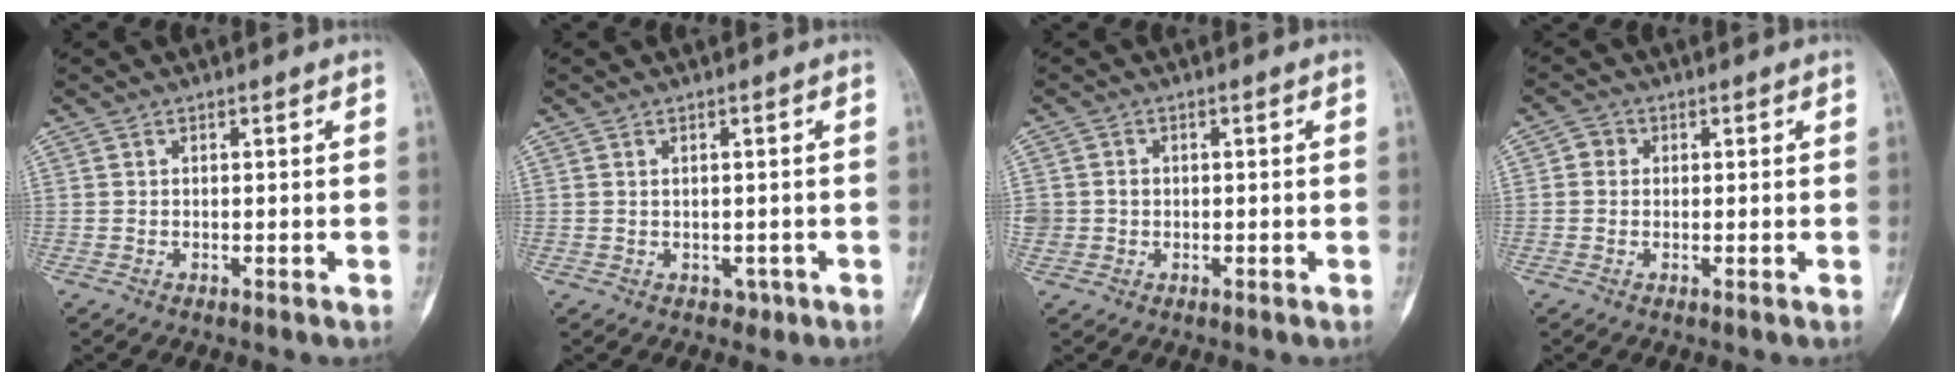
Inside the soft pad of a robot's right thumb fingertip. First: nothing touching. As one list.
[{"total": 0.0}, {"total": 3.2, "force": [-0.2, 3.0, 1.0], "torque": [-0.003, 0.008, -0.001]}, {"total": 2.5, "force": [0.2, 2.3, 0.8], "torque": [0.004, 0.005, -0.001]}]